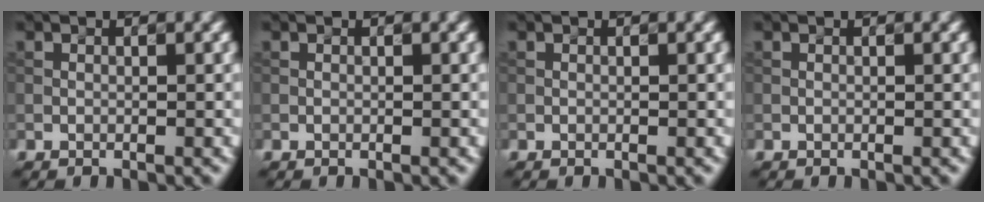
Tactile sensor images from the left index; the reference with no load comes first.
{"total": 0.0}
{"total": 0.0}
{"total": 0.0}